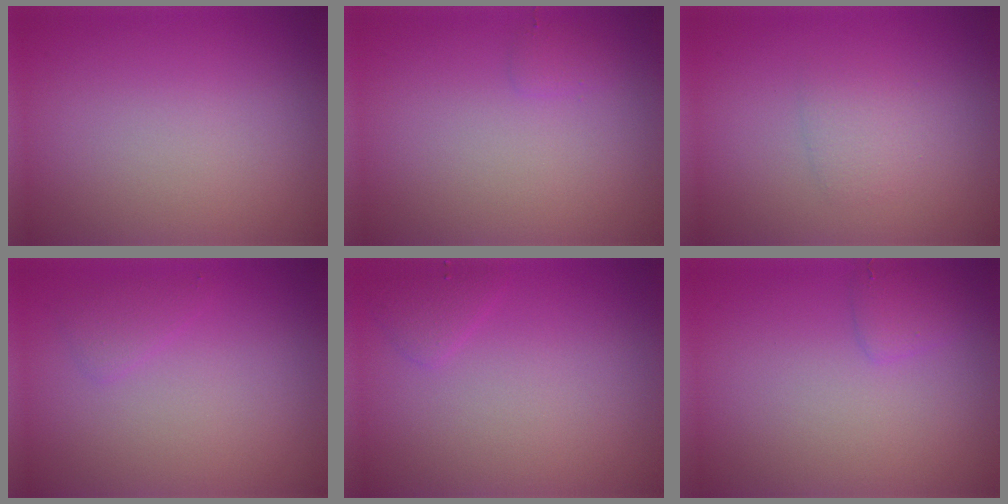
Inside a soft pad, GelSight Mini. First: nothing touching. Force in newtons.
{"total": 0.7, "press": 0.7, "slide": 0.1}
{"total": 1.4, "press": 1.4, "slide": 0.1}
{"total": 1.1, "press": 1.1, "slide": 0.1}
{"total": 1.1, "press": 1.1, "slide": 0.1}
{"total": 1.2, "press": 1.2, "slide": 0.1}